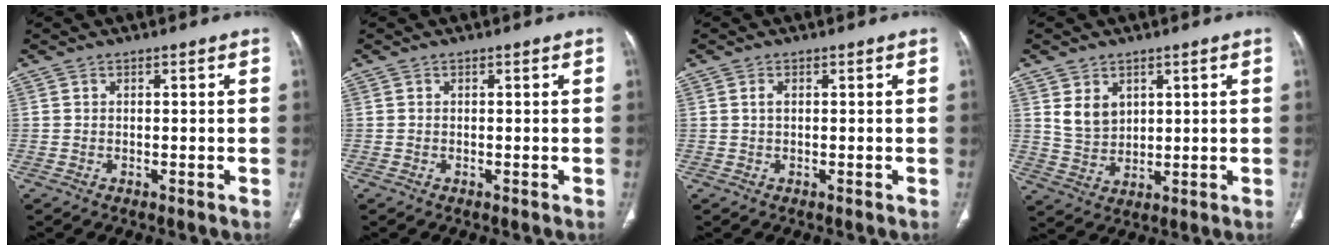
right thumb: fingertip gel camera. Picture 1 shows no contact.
{"total": 0.0}
{"total": 0.7, "force": [0.1, 0.4, 0.6], "torque": [-0.013, 0.001, 0.001]}
{"total": 5.6, "force": [2.4, 4.2, 2.8], "torque": [-0.037, -0.021, 0.059]}